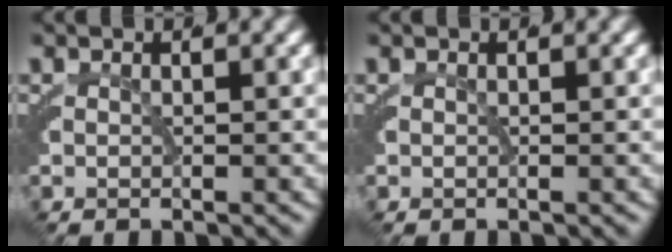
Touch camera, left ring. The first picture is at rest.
{"total": 0.0}